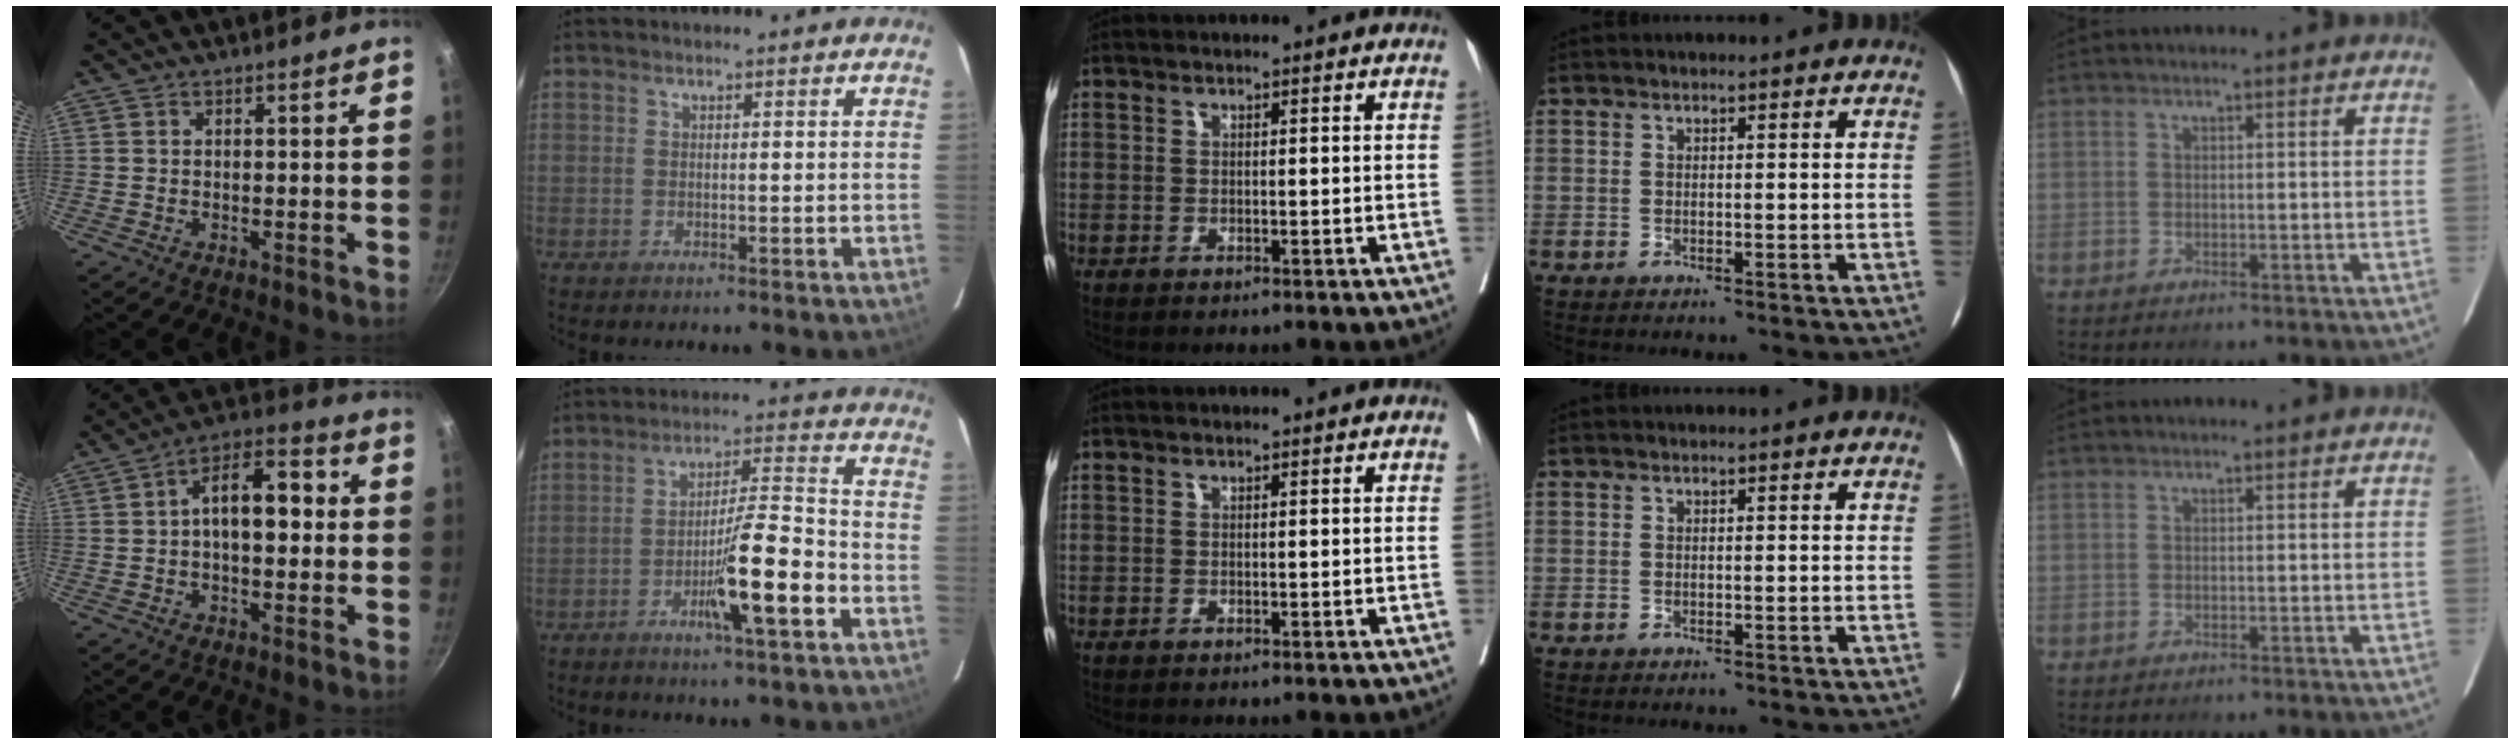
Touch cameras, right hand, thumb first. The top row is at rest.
{"thumb": {"total": 11.0, "force": [0.7, 5.9, 9.3], "torque": [-0.131, 0.034, 0.001]}, "index": {"total": 10.9, "force": [-4.5, 0.3, 9.9], "torque": [-0.164, 0.000, -0.073]}}